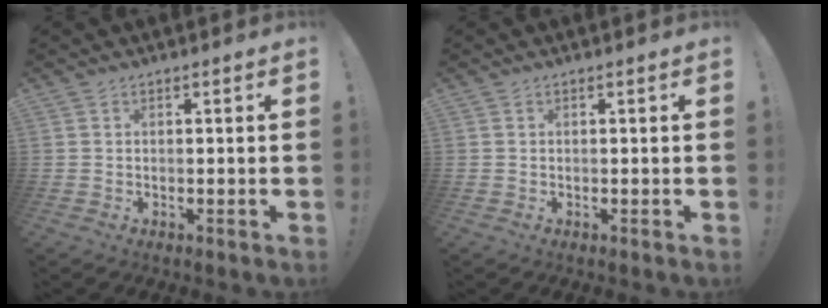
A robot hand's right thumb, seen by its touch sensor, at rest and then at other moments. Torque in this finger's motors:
{"motor_torque": [0.00, 0.00, 0.00, 0.00, 0.00]}